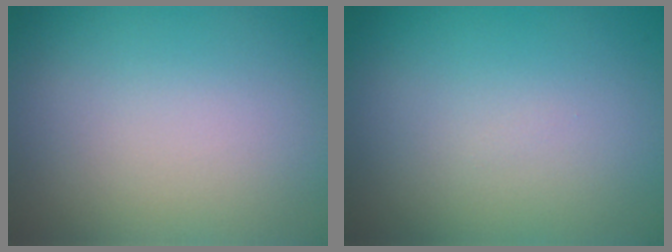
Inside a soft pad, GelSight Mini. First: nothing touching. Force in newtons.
{"total": 0.0}